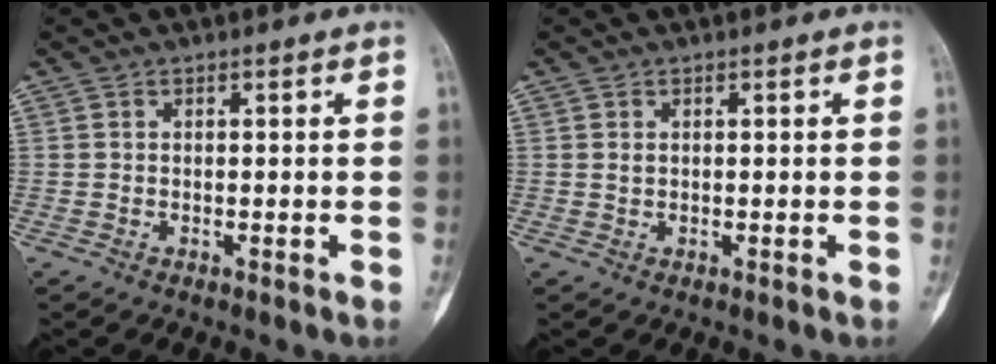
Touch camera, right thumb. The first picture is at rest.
{"total": 0.6, "force": [0.2, 0.4, 0.4], "torque": [-0.007, 0.002, 0.005]}